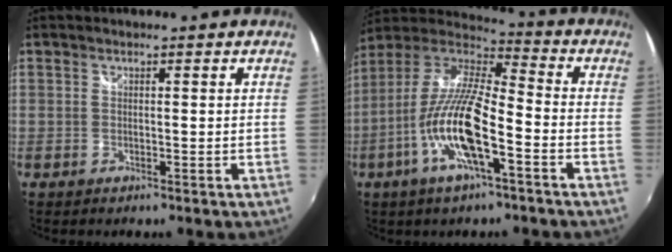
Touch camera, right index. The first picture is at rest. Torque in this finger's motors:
{"motor_torque": [2.14, 0.00, 1.05, 0.21]}